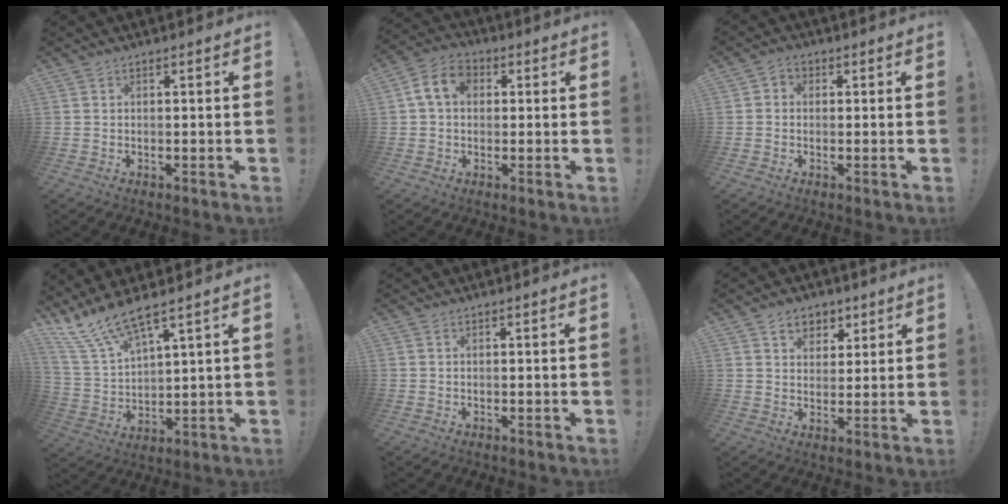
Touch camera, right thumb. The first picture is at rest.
{"total": 9.2, "force": [2.0, 6.8, 5.9], "torque": [-0.101, 0.013, 0.040]}
{"total": 2.7, "force": [-0.6, 2.2, 1.4], "torque": [-0.018, 0.007, -0.011]}
{"total": 11.2, "force": [9.6, 1.7, 5.5], "torque": [-0.120, -0.063, 0.173]}
{"total": 0.0}
{"total": 6.7, "force": [3.7, 5.4, 1.7], "torque": [-0.010, -0.027, 0.069]}